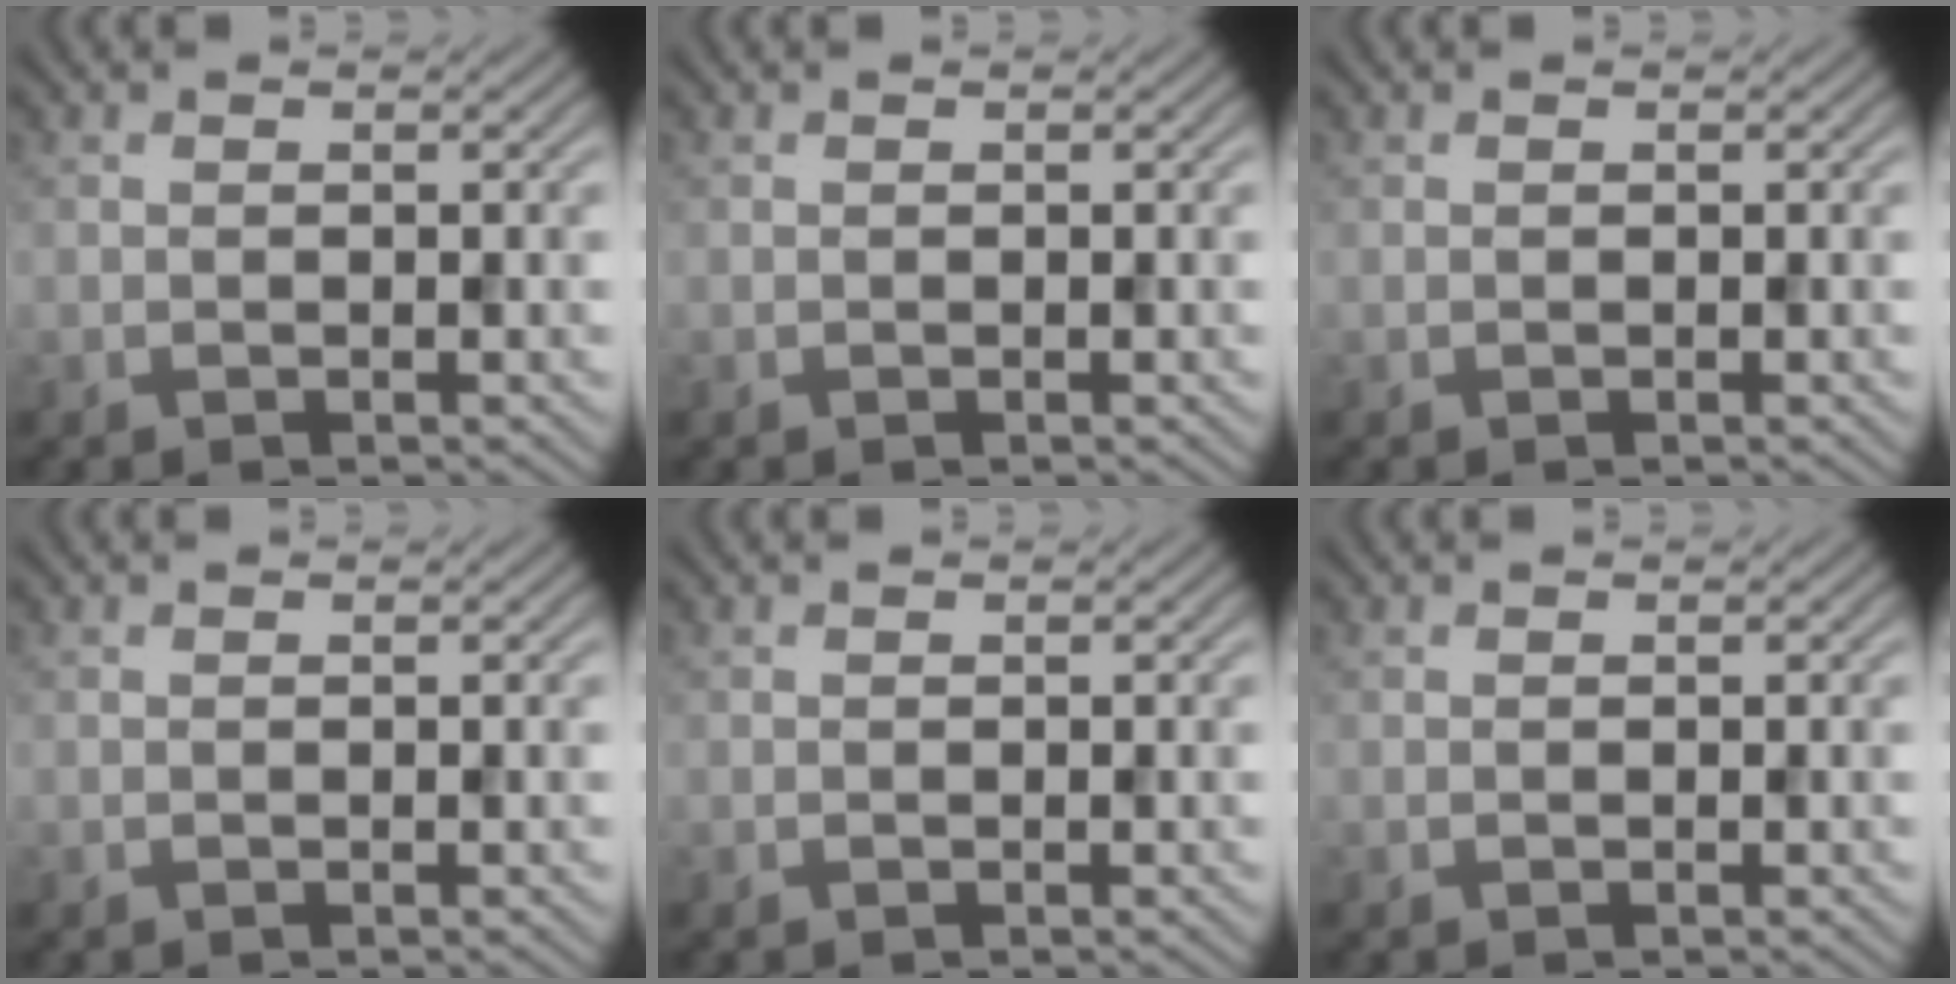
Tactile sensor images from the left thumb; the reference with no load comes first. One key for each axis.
{"total": 0.0}
{"total": 0.0}
{"total": 0.0}
{"total": 0.0}
{"total": 0.0}